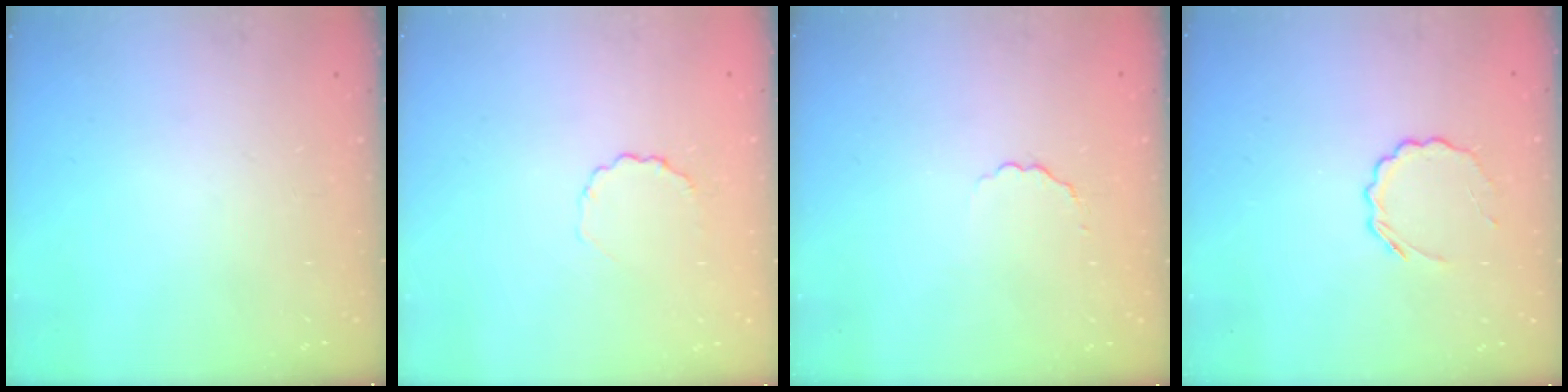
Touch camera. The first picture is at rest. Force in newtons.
{"total": 2.6, "press": 2.3, "slide": 1.0}
{"total": 1.9, "press": 1.7, "slide": 0.8}
{"total": 5.5, "press": 5.2, "slide": 1.6}